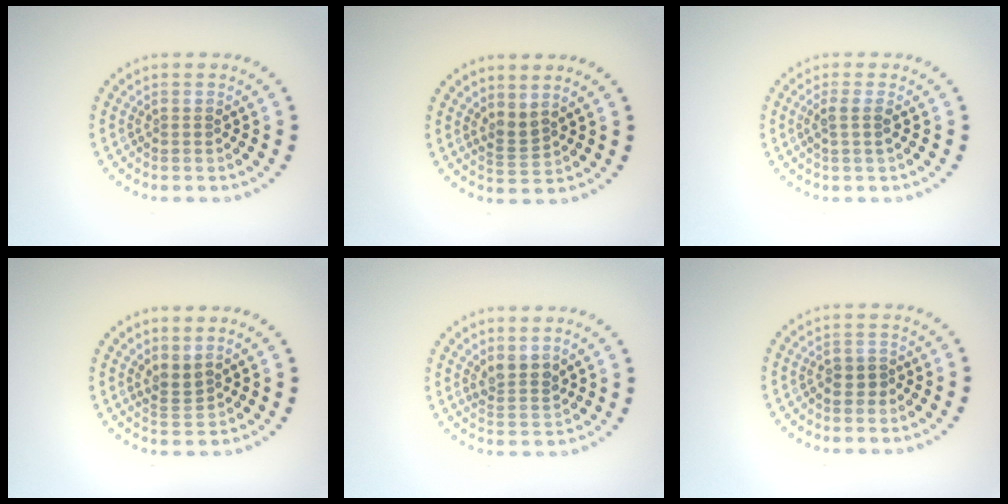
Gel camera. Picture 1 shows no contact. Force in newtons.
{"total": 1.7, "press": 1.2, "slide": 1.2}
{"total": 1.5, "press": 1.2, "slide": 0.8}
{"total": 1.8, "press": 1.3, "slide": 1.3}
{"total": 2.2, "press": 1.9, "slide": 1.2}
{"total": 1.4, "press": 1.1, "slide": 0.8}